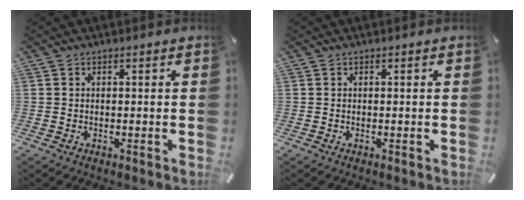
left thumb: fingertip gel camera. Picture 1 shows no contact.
{"total": 0.0}